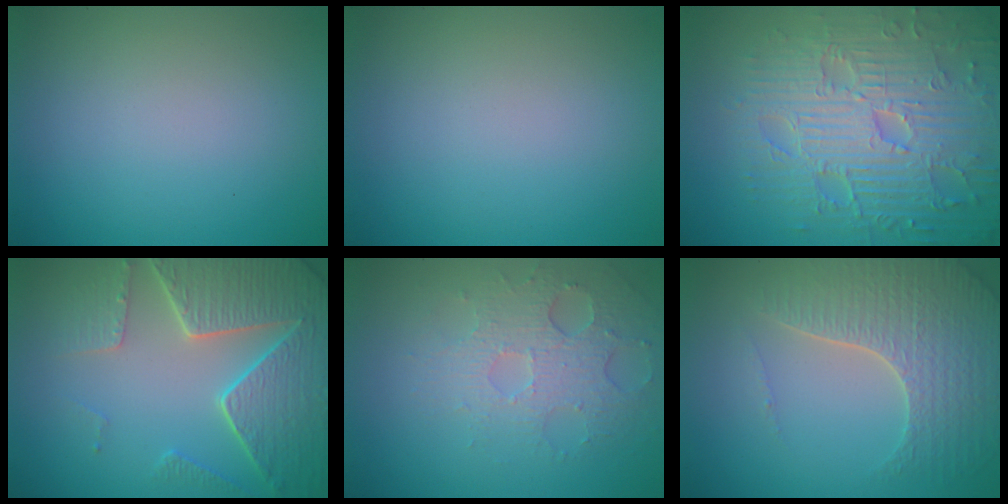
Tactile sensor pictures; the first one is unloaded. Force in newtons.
{"total": 0.0}
{"total": 9.6, "press": 6.9, "slide": 6.7}
{"total": 7.3, "press": 5.7, "slide": 4.6}
{"total": 3.6, "press": 3.3, "slide": 1.3}
{"total": 5.0, "press": 4.4, "slide": 2.3}